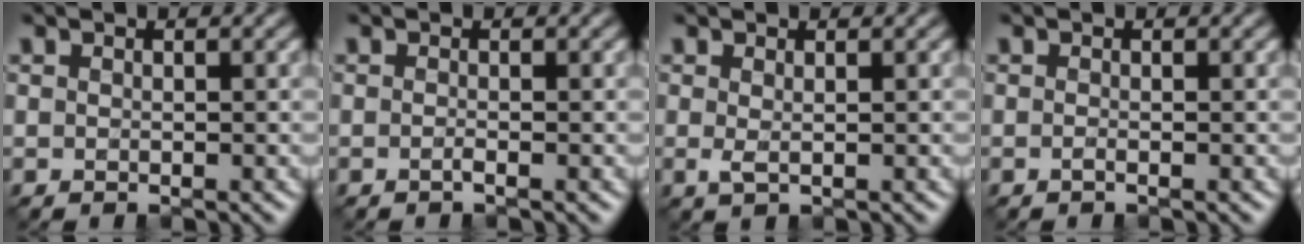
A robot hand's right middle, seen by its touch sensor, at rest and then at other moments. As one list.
[{"total": 0.7, "force": [-0.3, 0.1, 0.6], "torque": [-0.011, -0.002, -0.009]}, {"total": 1.1, "force": [0.2, 0.3, 1.0], "torque": [-0.021, -0.002, 0.003]}, {"total": 0.6, "force": [-0.3, 0.1, 0.5], "torque": [-0.009, -0.003, -0.006]}]